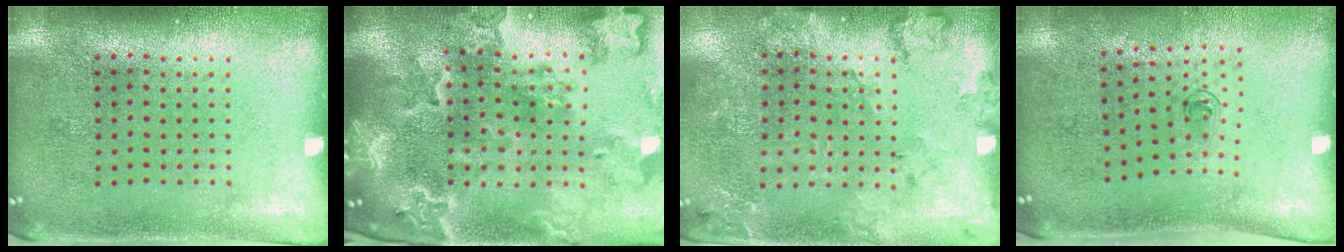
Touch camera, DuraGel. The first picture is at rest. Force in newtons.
{"total": 3.6, "press": 3.1, "slide": 1.7}
{"total": 1.8, "press": 1.7, "slide": 0.4}
{"total": 0.6, "press": 0.4, "slide": 0.5}